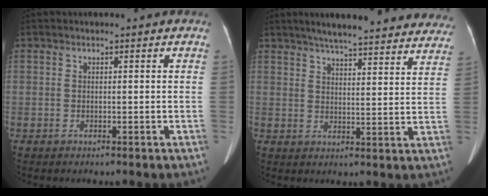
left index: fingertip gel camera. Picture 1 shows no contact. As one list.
[{"total": 25.2, "force": [22.3, 4.0, 11.1], "torque": [-0.155, -0.012, 0.267]}]